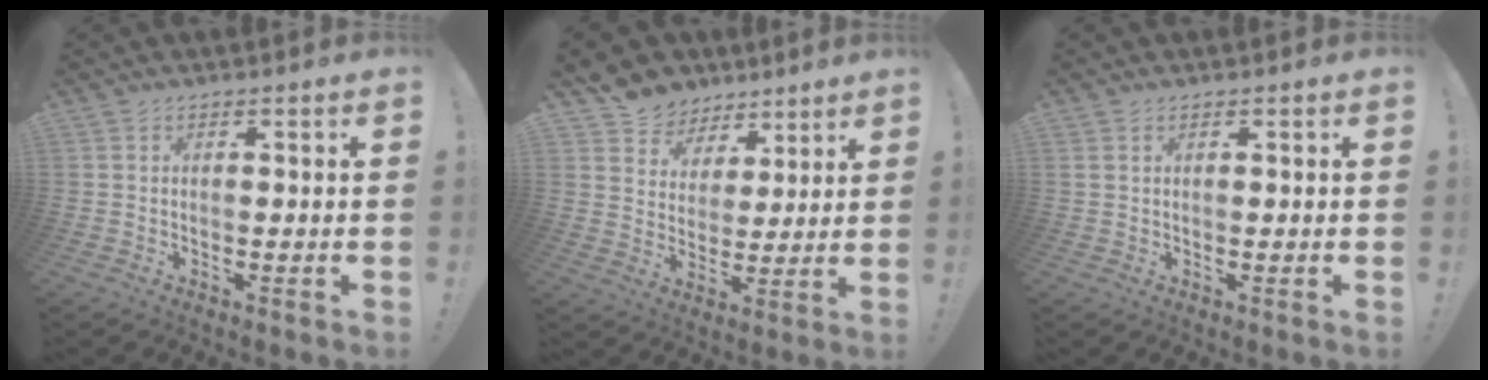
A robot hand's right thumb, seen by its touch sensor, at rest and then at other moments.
{"total": 8.7, "force": [5.6, 6.6, 0.9], "torque": [-0.028, -0.040, 0.117]}
{"total": 1.0, "force": [0.6, 0.5, 0.6], "torque": [-0.016, 0.003, 0.013]}